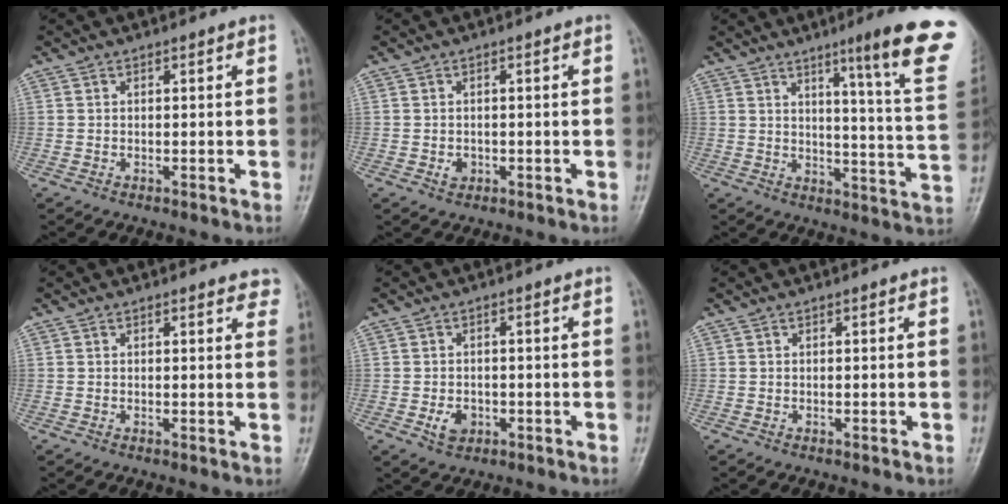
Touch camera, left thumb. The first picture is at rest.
{"total": 1.7, "force": [-0.4, 1.4, 0.7], "torque": [-0.004, 0.002, -0.005]}
{"total": 18.3, "force": [10.5, 1.0, 14.9], "torque": [-0.173, -0.058, 0.129]}
{"total": 3.3, "force": [2.7, 1.4, 1.3], "torque": [0.012, -0.007, 0.018]}
{"total": 3.5, "force": [-1.1, 2.7, 1.9], "torque": [-0.024, 0.002, -0.015]}
{"total": 0.0}